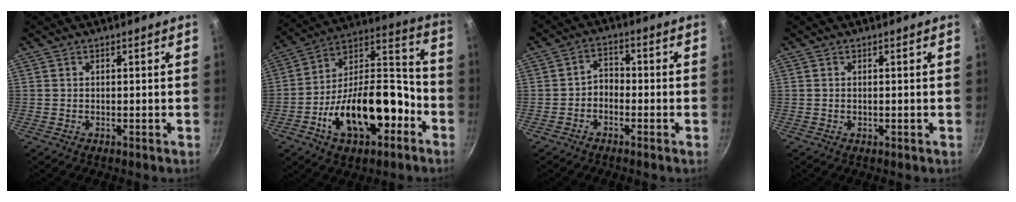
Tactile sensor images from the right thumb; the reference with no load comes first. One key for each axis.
{"total": 23.1, "fx": -8.3, "fy": 12.4, "fz": 17.7, "tx": -0.256, "ty": 0.076, "tz": -0.129}
{"total": 3.4, "fx": -1.5, "fy": 2.4, "fz": 1.8, "tx": -0.018, "ty": 0.024, "tz": -0.034}
{"total": 0.5, "fx": 0.0, "fy": 0.3, "fz": 0.5, "tx": -0.008, "ty": 0.001, "tz": -0.001}